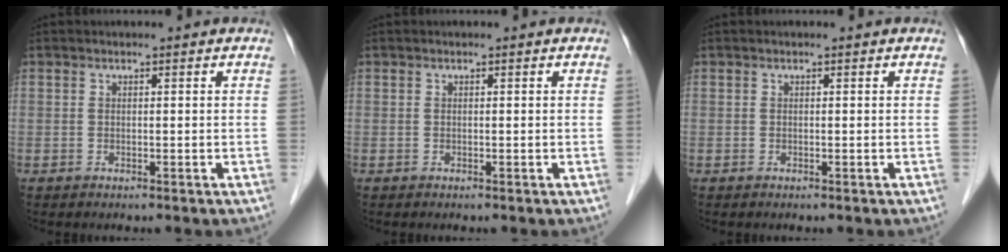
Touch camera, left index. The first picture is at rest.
{"total": 0.0}
{"total": 0.0}